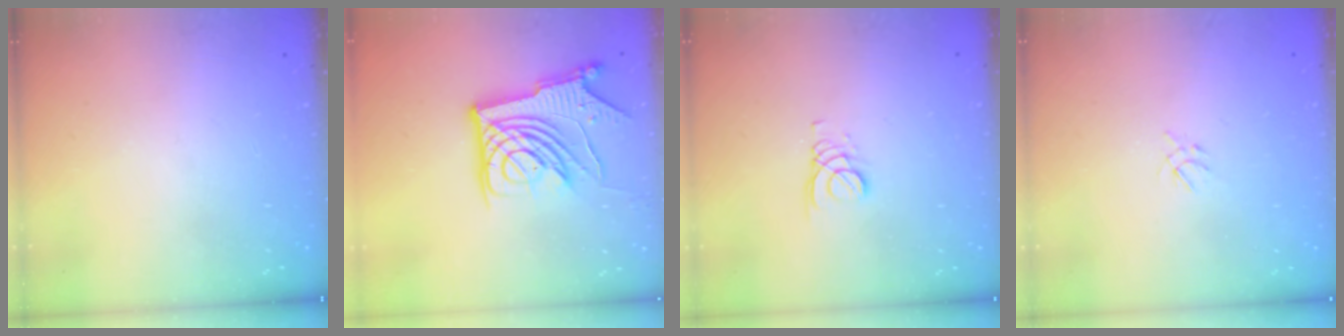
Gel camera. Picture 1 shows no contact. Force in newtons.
{"total": 14.9, "press": 14.8, "slide": 1.8}
{"total": 2.1, "press": 2.1, "slide": 0.1}
{"total": 2.2, "press": 2.2, "slide": 0.5}